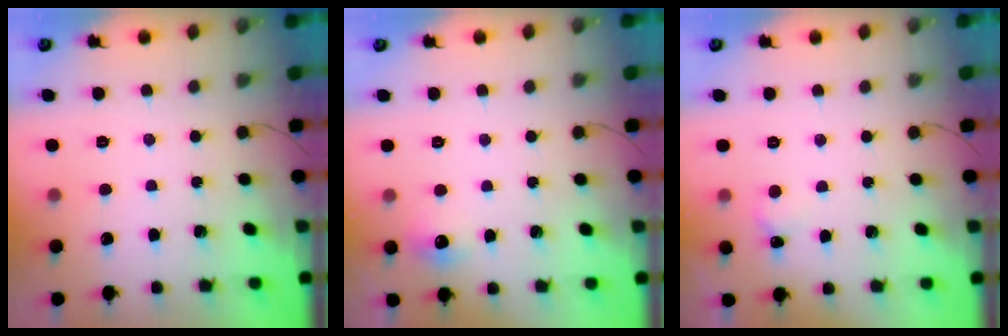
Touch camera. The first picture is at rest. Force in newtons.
{"total": 5.2, "press": 5.0, "slide": 1.3}
{"total": 4.7, "press": 4.5, "slide": 1.3}